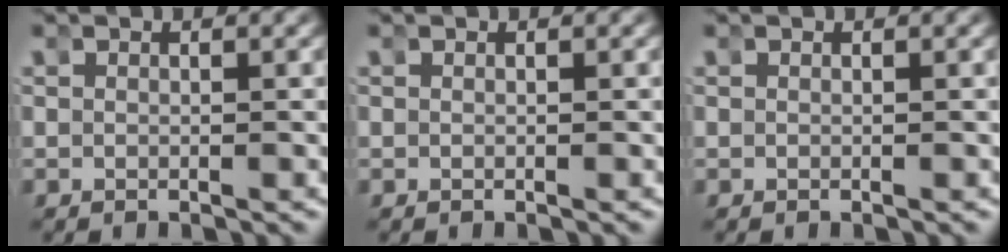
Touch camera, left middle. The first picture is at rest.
{"total": 0.0}
{"total": 0.0}